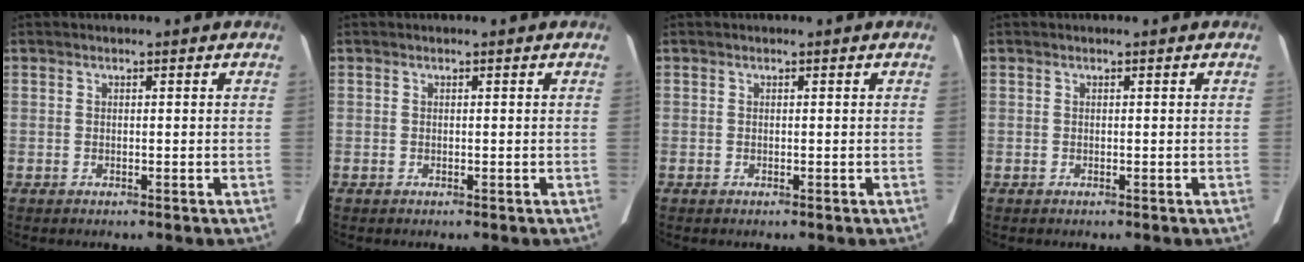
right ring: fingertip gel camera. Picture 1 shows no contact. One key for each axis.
{"total": 0.0}
{"total": 0.0}
{"total": 0.0}